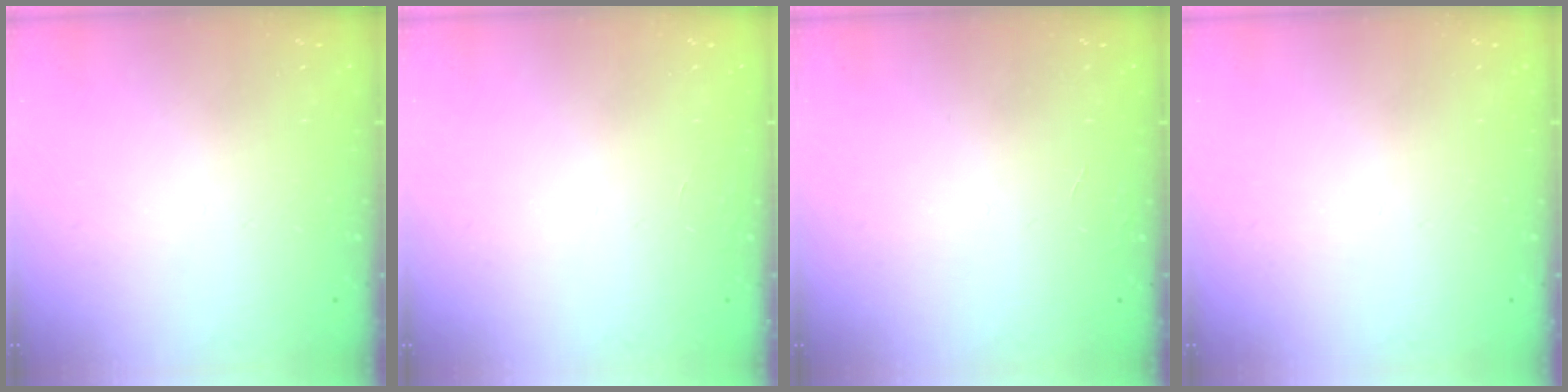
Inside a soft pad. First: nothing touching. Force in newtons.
{"total": 0.0}
{"total": 0.0}
{"total": 0.0}